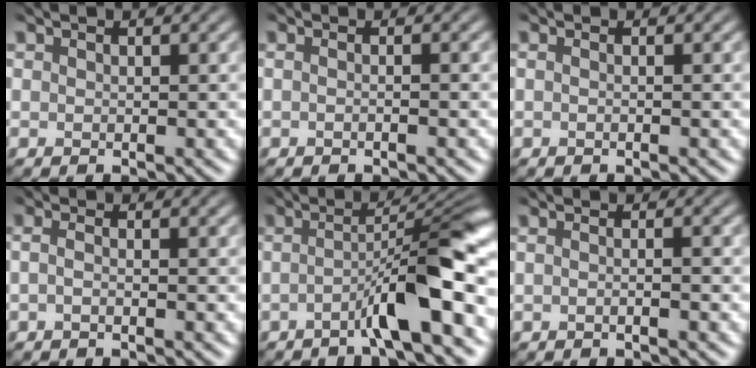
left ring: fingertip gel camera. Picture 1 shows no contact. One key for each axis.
{"total": 1.0, "fx": -0.6, "fy": 0.1, "fz": 0.8, "tx": -0.009, "ty": 0.001, "tz": -0.011}
{"total": 0.0}
{"total": 1.4, "fx": -0.9, "fy": 0.3, "fz": 1.0, "tx": -0.020, "ty": 0.001, "tz": -0.020}
{"total": 6.3, "fx": -2.7, "fy": 0.3, "fz": 5.7, "tx": -0.082, "ty": 0.016, "tz": -0.057}
{"total": 1.3, "fx": -0.9, "fy": 0.1, "fz": 0.9, "tx": -0.012, "ty": 0.002, "tz": -0.015}